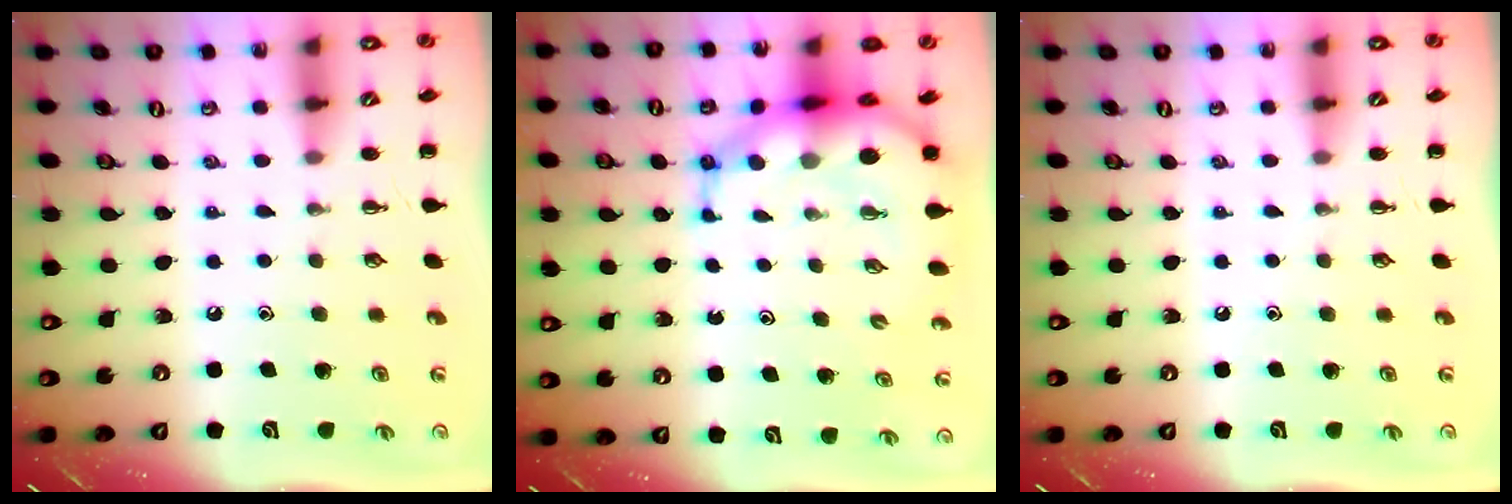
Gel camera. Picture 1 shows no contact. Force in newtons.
{"total": 9.9, "press": 9.5, "slide": 2.8}
{"total": 0.0}